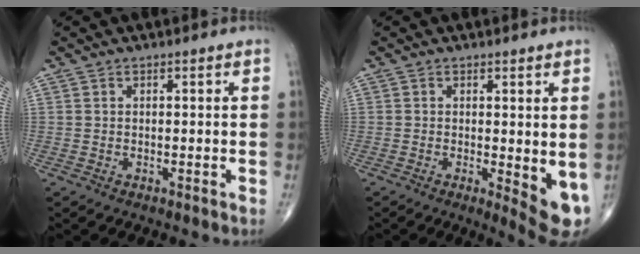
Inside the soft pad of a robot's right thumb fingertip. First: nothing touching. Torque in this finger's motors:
{"motor_torque": [0.03, 0.47, -0.05, -0.40, 0.00]}